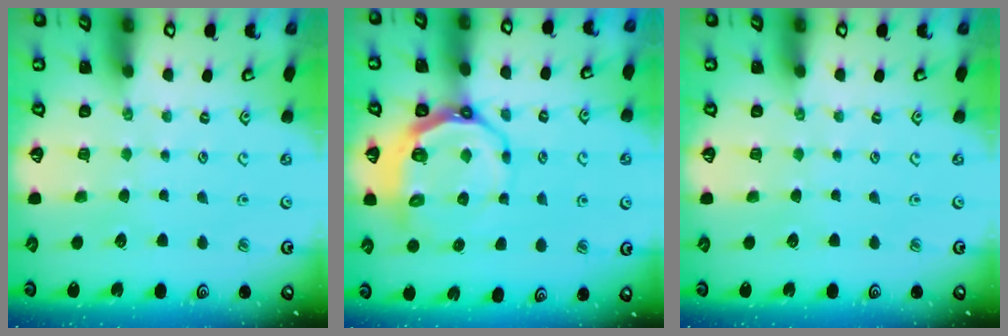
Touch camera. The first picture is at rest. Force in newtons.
{"total": 8.7, "press": 7.9, "slide": 3.8}
{"total": 0.0}